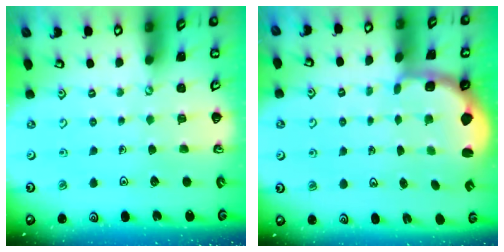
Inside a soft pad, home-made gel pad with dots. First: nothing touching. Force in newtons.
{"total": 2.4, "press": 1.2, "slide": 2.1}